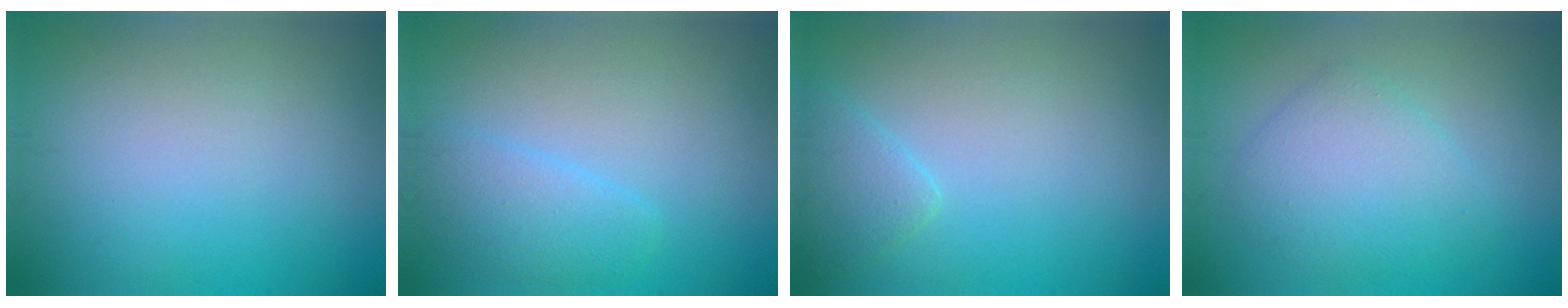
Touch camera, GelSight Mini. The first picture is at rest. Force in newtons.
{"total": 2.7, "press": 2.7, "slide": 0.1}
{"total": 2.1, "press": 2.1, "slide": 0.1}
{"total": 4.3, "press": 4.3, "slide": 0.2}